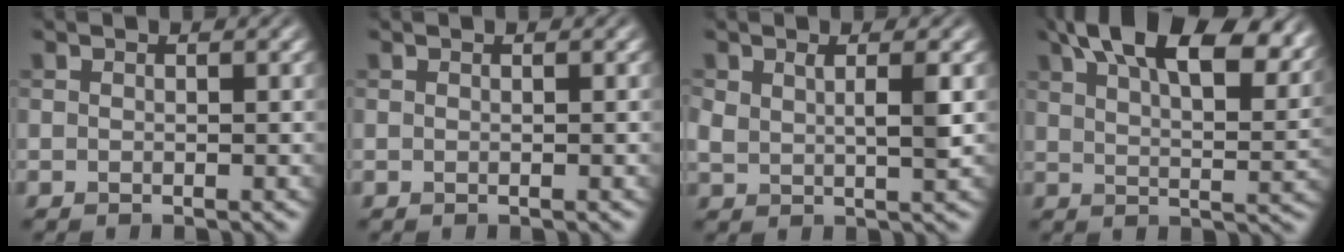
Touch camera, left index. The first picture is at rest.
{"total": 0.0}
{"total": 2.3, "force": [1.0, 0.7, 1.9], "torque": [-0.036, -0.003, 0.021]}
{"total": 15.1, "force": [9.3, 6.2, 10.2], "torque": [-0.141, 0.030, 0.128]}